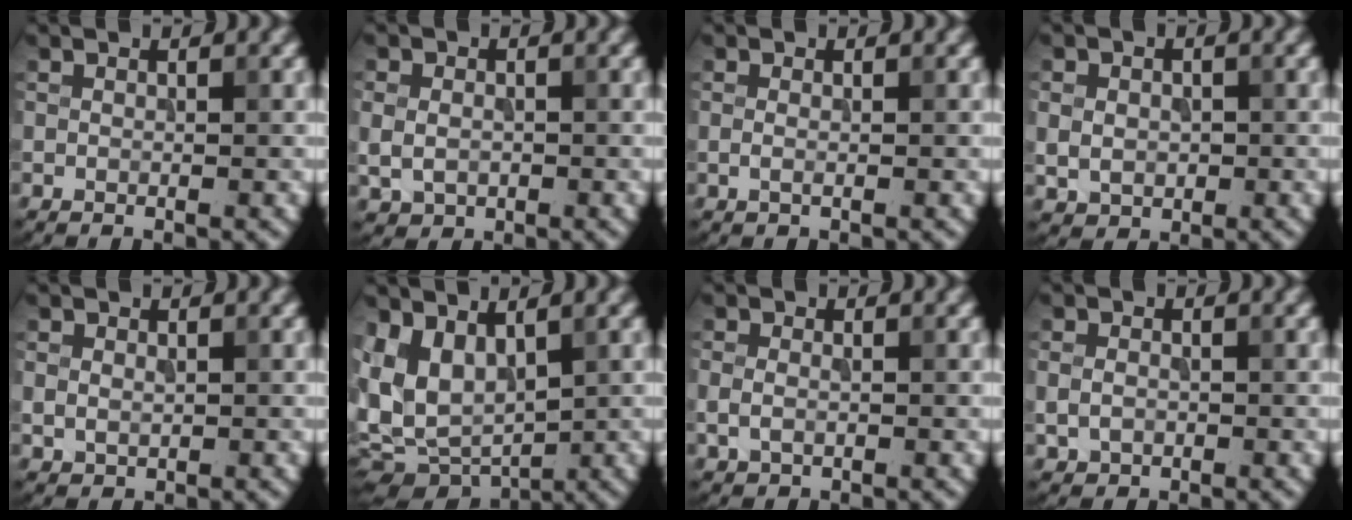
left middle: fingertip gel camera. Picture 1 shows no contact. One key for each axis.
{"total": 2.9, "fx": -0.2, "fy": 2.4, "fz": 1.6, "tx": -0.029, "ty": -0.006, "tz": 0.000}
{"total": 0.7, "fx": -0.1, "fy": 0.3, "fz": 0.6, "tx": -0.016, "ty": -0.003, "tz": -0.002}
{"total": 2.8, "fx": -0.1, "fy": 2.4, "fz": 1.5, "tx": -0.024, "ty": -0.006, "tz": 0.001}
{"total": 1.3, "fx": 0.2, "fy": 1.1, "fz": 0.7, "tx": -0.015, "ty": -0.001, "tz": 0.006}
{"total": 7.0, "fx": 0.5, "fy": 4.7, "fz": 5.2, "tx": -0.117, "ty": -0.020, "tz": 0.017}
{"total": 1.8, "fx": -0.3, "fy": 1.3, "fz": 1.2, "tx": -0.027, "ty": 0.000, "tz": -0.006}
{"total": 2.1, "fx": -0.3, "fy": 1.8, "fz": 1.2, "tx": -0.022, "ty": -0.004, "tz": -0.005}